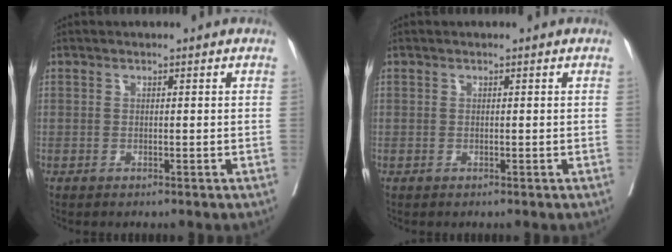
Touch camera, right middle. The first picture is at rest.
{"total": 0.0}